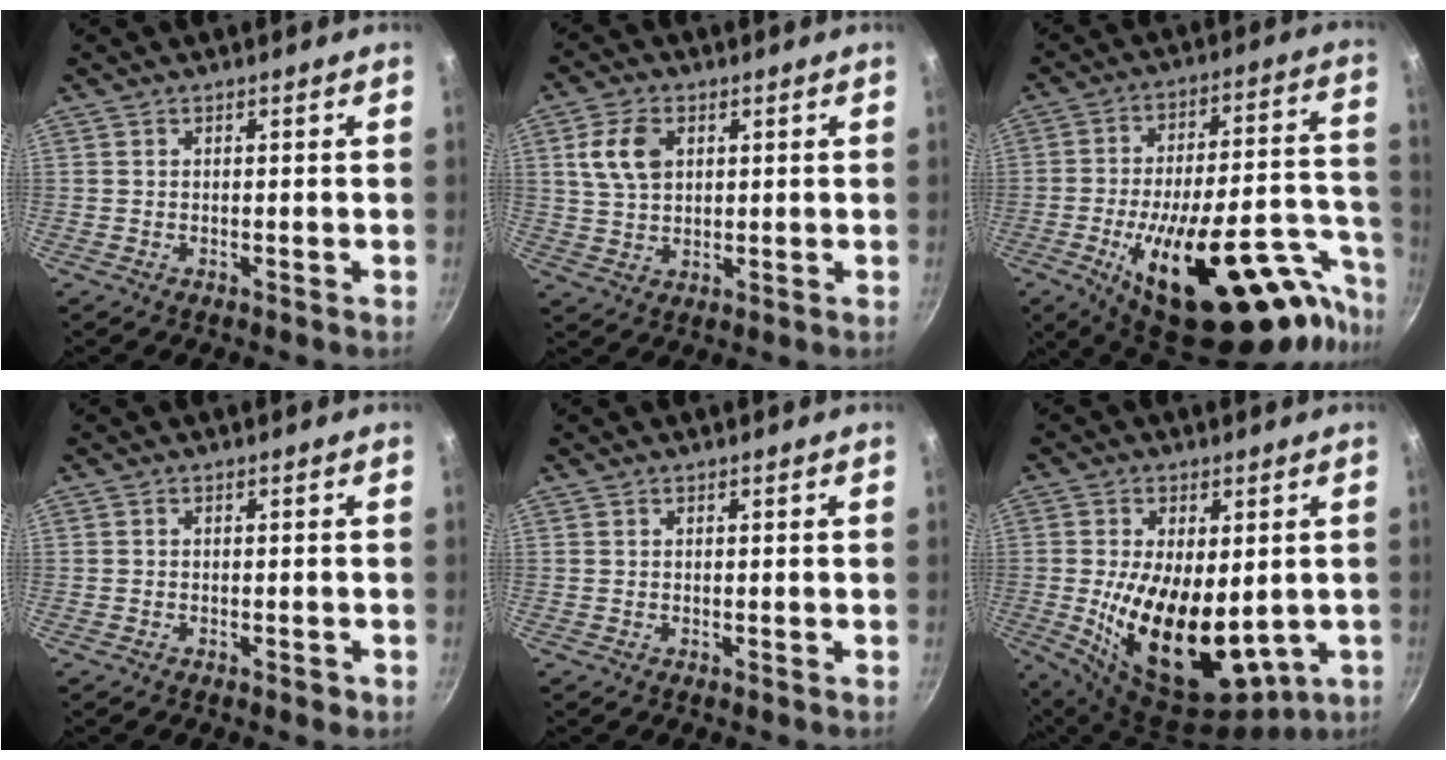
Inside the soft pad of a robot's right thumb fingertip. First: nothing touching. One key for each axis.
{"total": 7.8, "fx": 2.3, "fy": 5.2, "fz": 5.3, "tx": -0.090, "ty": 0.000, "tz": 0.044}
{"total": 32.9, "fx": -17.4, "fy": 12.5, "fz": 25.0, "tx": -0.301, "ty": 0.081, "tz": -0.250}
{"total": 1.3, "fx": -0.8, "fy": 0.6, "fz": 0.8, "tx": -0.012, "ty": 0.010, "tz": -0.007}
{"total": 0.0}
{"total": 20.5, "fx": -1.5, "fy": 11.2, "fz": 17.1, "tx": -0.288, "ty": -0.023, "tz": 0.001}